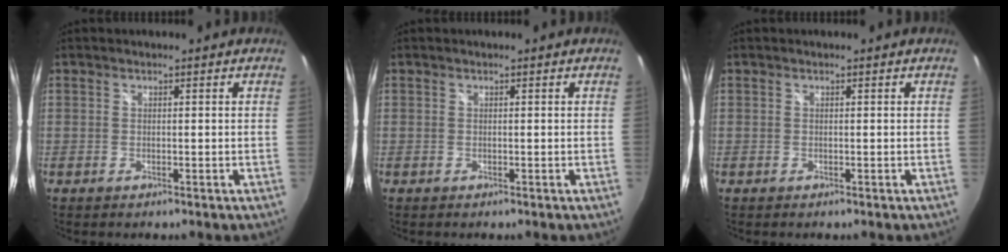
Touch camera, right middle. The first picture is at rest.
{"total": 0.0}
{"total": 0.0}